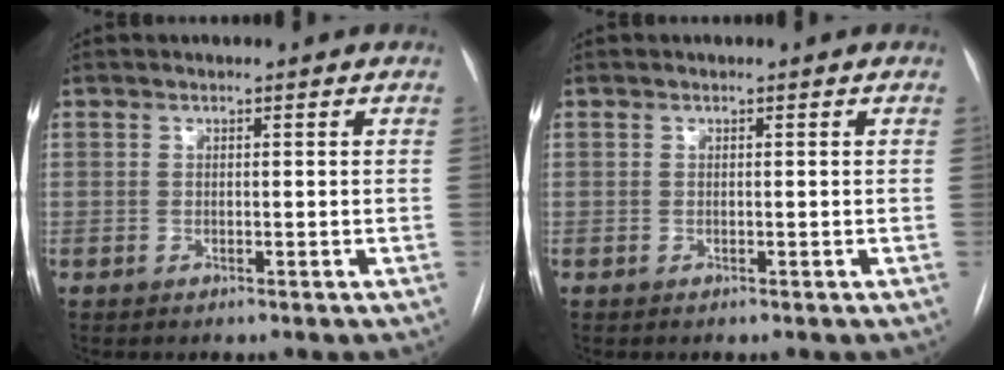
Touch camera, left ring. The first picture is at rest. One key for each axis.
{"total": 0.0}